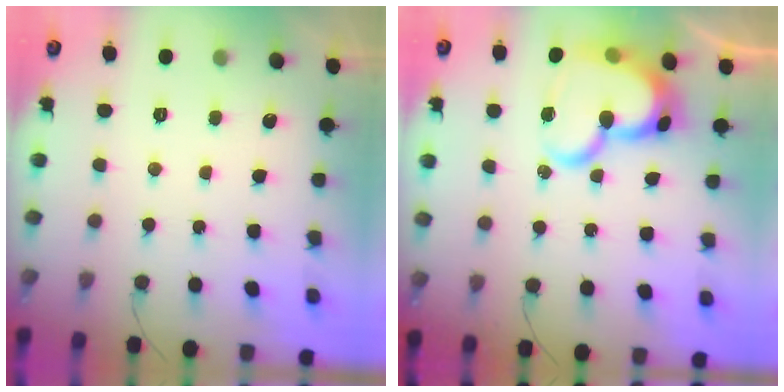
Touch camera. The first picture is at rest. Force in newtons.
{"total": 20.8, "press": 20.7, "slide": 1.9}